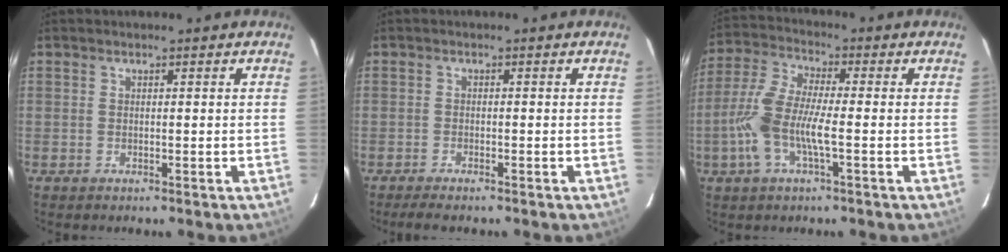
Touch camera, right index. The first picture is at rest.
{"total": 3.2, "force": [-2.8, 0.4, 1.6], "torque": [-0.040, -0.010, -0.047]}
{"total": 10.7, "force": [-2.7, 2.8, 10.0], "torque": [-0.220, 0.002, -0.053]}